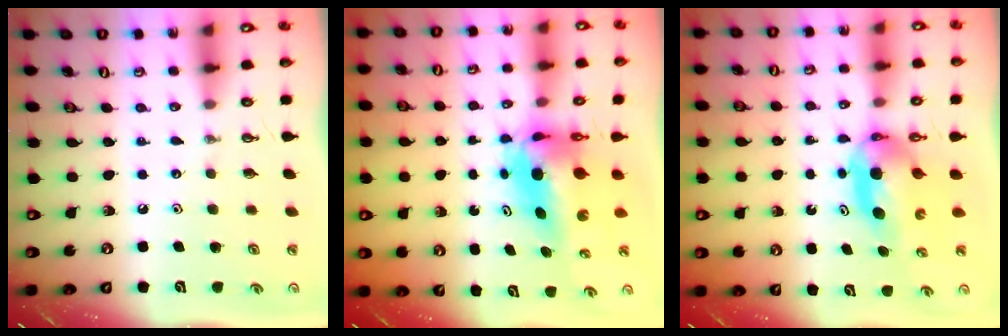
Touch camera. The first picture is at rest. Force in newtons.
{"total": 7.6, "press": 7.5, "slide": 1.0}
{"total": 6.4, "press": 6.0, "slide": 2.4}